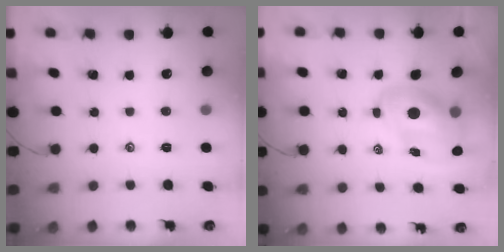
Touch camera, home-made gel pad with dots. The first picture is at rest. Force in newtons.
{"total": 10.2, "press": 9.8, "slide": 2.9}